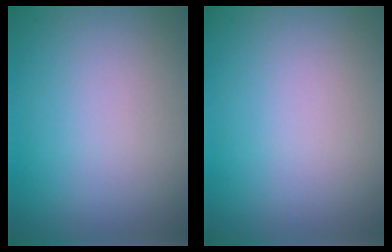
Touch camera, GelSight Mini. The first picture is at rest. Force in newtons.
{"total": 0.0}